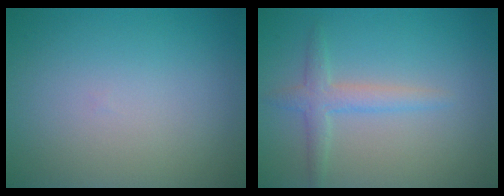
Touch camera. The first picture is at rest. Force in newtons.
{"total": 2.2, "press": 2.2, "slide": 0.0}